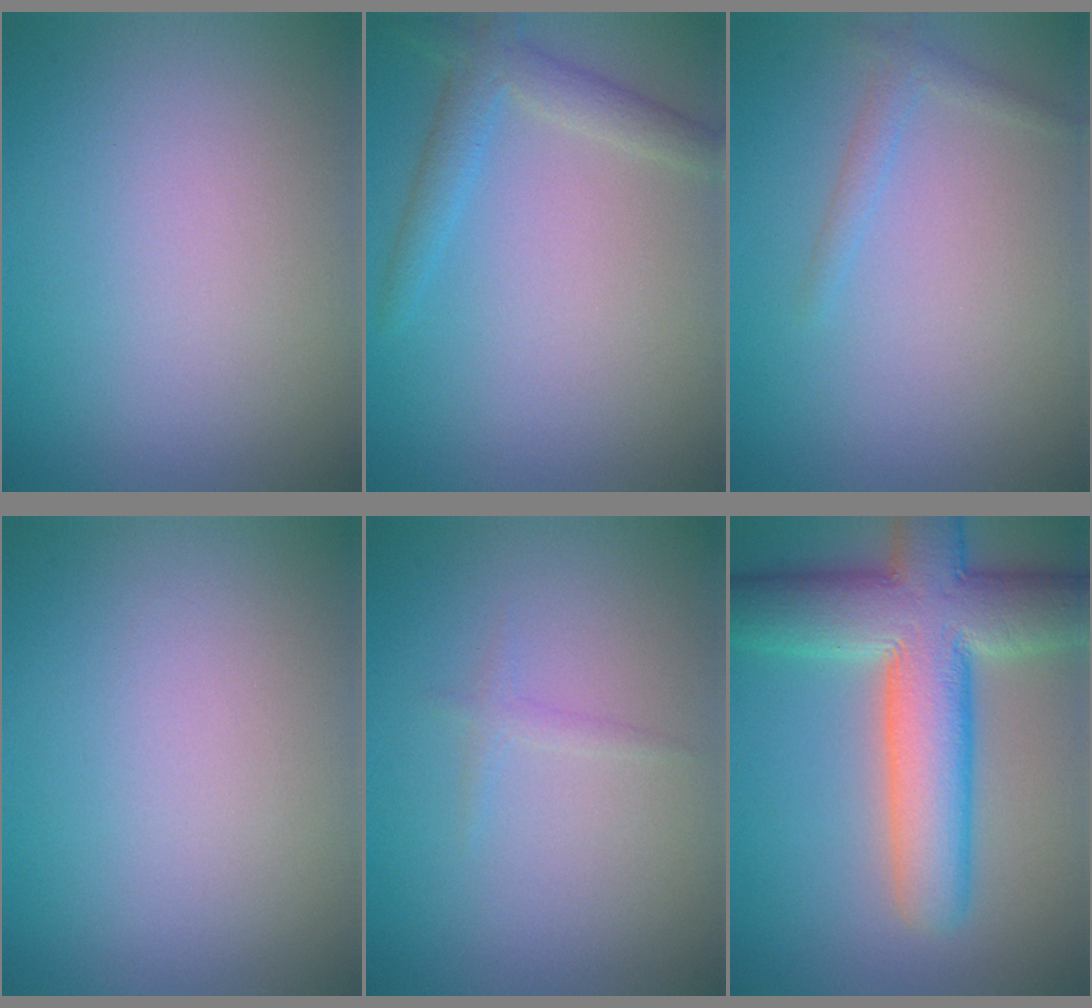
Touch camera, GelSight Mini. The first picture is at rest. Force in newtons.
{"total": 2.7, "press": 2.7, "slide": 0.1}
{"total": 1.3, "press": 1.3, "slide": 0.1}
{"total": 0.0}
{"total": 0.8, "press": 0.8, "slide": 0.0}
{"total": 11.1, "press": 11.0, "slide": 0.6}